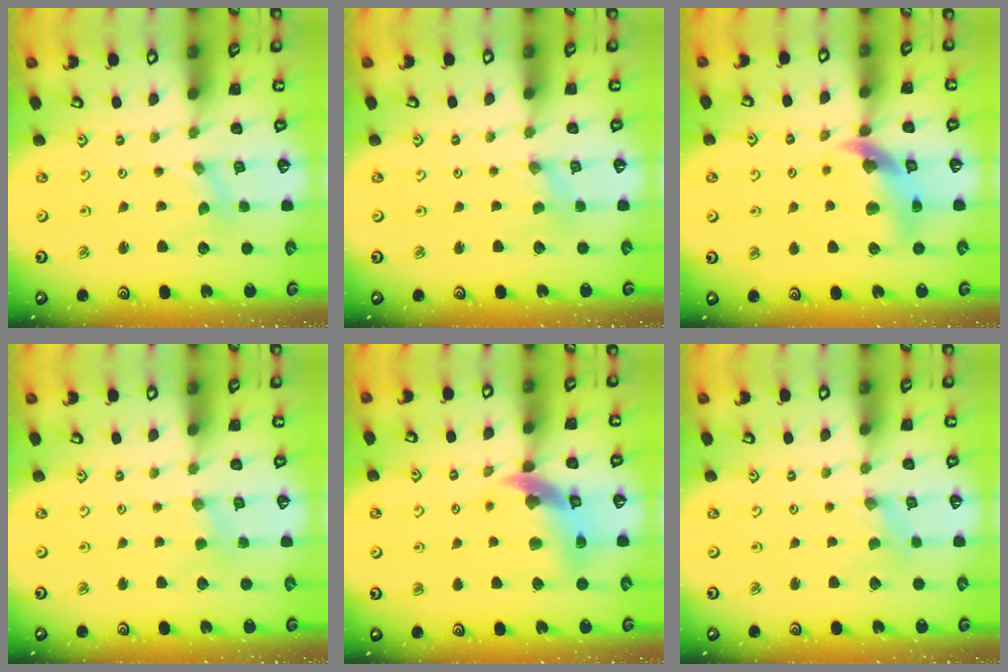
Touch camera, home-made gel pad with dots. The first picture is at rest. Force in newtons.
{"total": 0.0}
{"total": 12.2, "press": 12.1, "slide": 1.4}
{"total": 2.7, "press": 2.6, "slide": 0.5}
{"total": 12.9, "press": 12.8, "slide": 1.8}
{"total": 0.0}